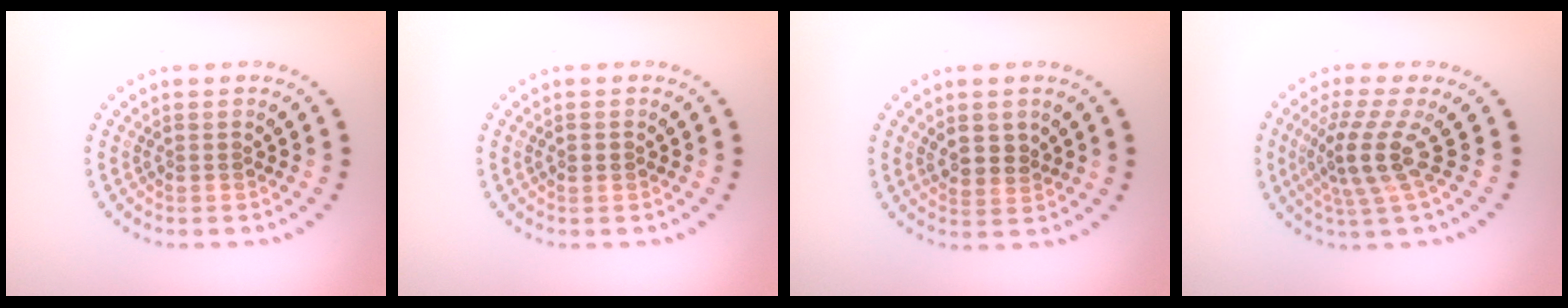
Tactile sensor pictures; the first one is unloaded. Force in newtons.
{"total": 1.0, "press": 1.0, "slide": 0.1}
{"total": 1.7, "press": 1.6, "slide": 0.8}
{"total": 4.0, "press": 2.8, "slide": 2.8}